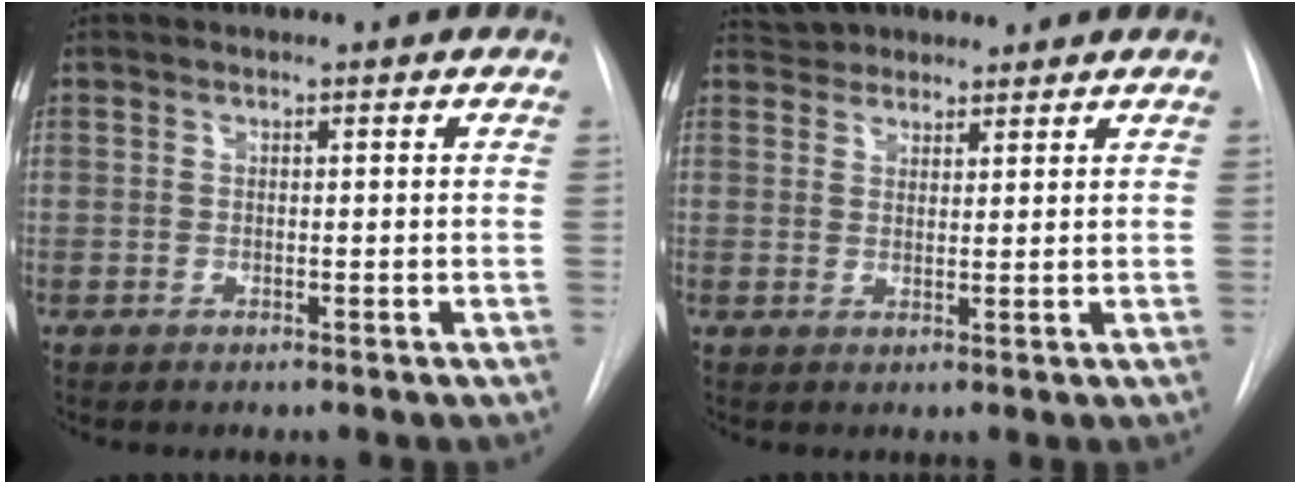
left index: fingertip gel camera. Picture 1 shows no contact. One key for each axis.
{"total": 4.2, "fx": 3.8, "fy": 1.9, "fz": 0.3, "tx": -0.006, "ty": 0.029, "tz": 0.065}